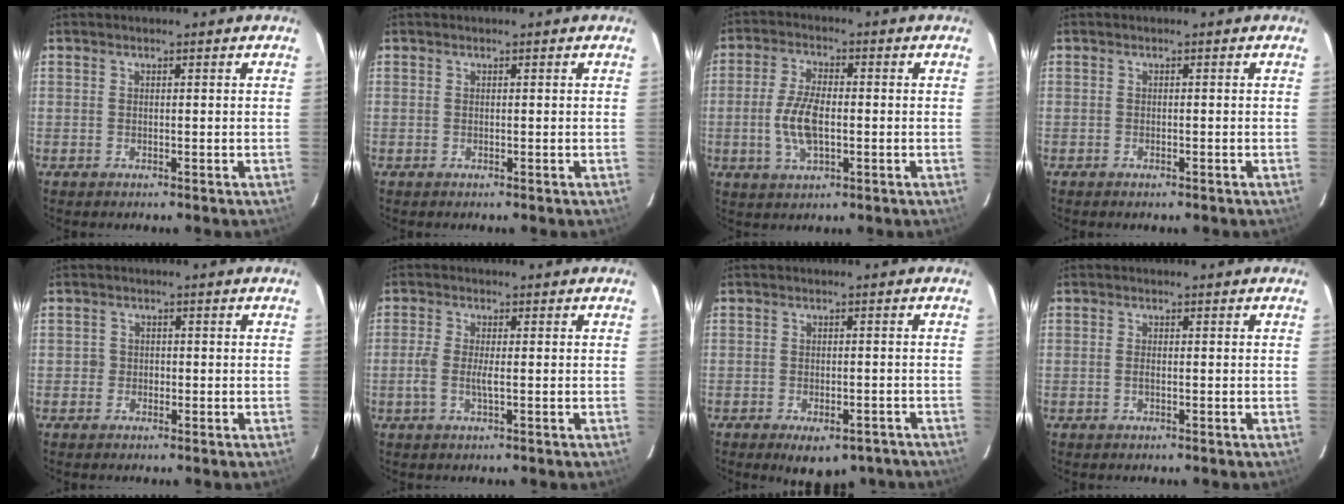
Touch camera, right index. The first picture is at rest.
{"total": 0.0}
{"total": 8.1, "force": [-1.3, 3.7, 7.1], "torque": [-0.147, 0.001, -0.024]}
{"total": 0.8, "force": [-0.7, 0.4, 0.3], "torque": [-0.008, 0.001, -0.011]}
{"total": 1.7, "force": [-0.6, 1.6, 0.0], "torque": [0.000, 0.004, -0.010]}
{"total": 3.4, "force": [-0.8, 0.7, 3.2], "torque": [-0.071, -0.001, -0.018]}
{"total": 9.1, "force": [-6.5, 4.3, 4.8], "torque": [-0.083, -0.003, -0.072]}
{"total": 1.0, "force": [-0.3, 0.4, 0.9], "torque": [-0.020, 0.000, -0.006]}